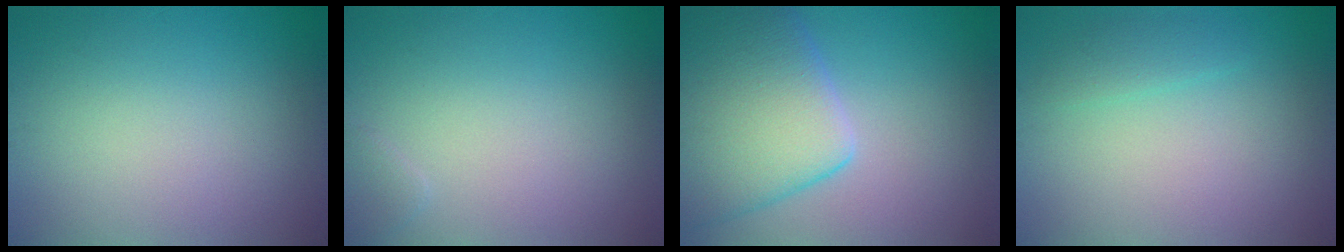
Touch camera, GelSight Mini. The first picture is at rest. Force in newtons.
{"total": 0.8, "press": 0.8, "slide": 0.0}
{"total": 9.3, "press": 9.2, "slide": 0.6}
{"total": 1.4, "press": 1.4, "slide": 0.0}